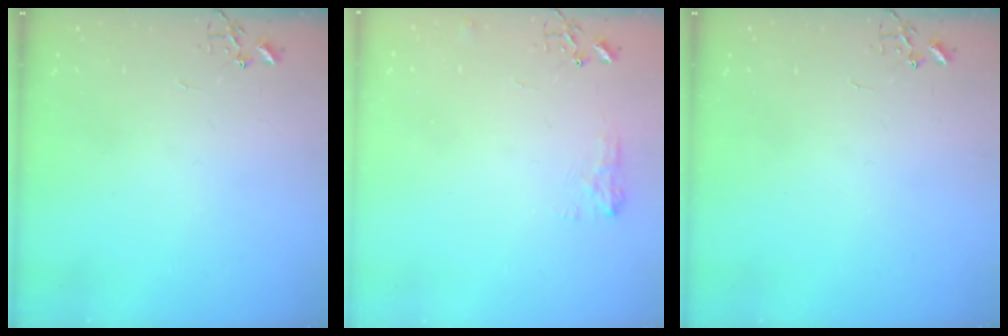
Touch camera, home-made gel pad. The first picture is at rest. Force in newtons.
{"total": 7.4, "press": 7.4, "slide": 0.5}
{"total": 0.0}